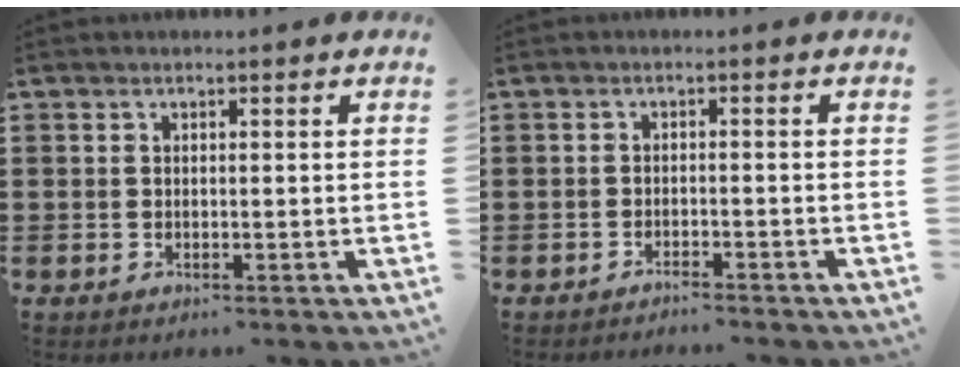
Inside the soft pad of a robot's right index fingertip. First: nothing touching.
{"total": 1.4, "force": [-1.4, -0.1, 0.1], "torque": [-0.005, 0.004, -0.029]}